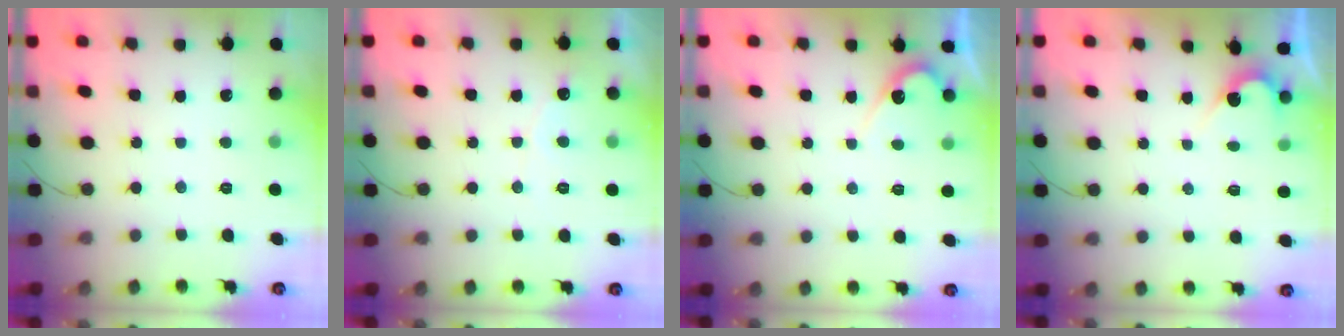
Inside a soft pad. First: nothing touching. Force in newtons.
{"total": 3.0, "press": 3.0, "slide": 0.1}
{"total": 4.8, "press": 4.7, "slide": 0.3}
{"total": 2.8, "press": 2.8, "slide": 0.2}